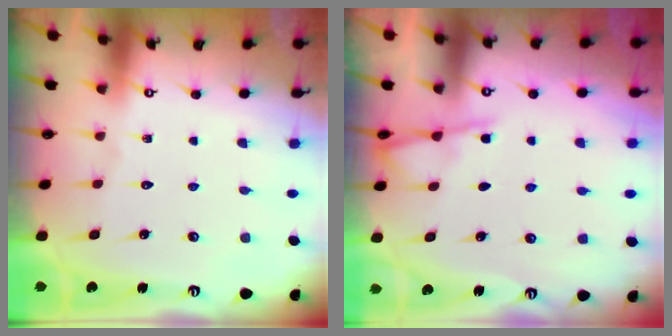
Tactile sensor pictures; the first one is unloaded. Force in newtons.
{"total": 3.6, "press": 3.5, "slide": 0.6}